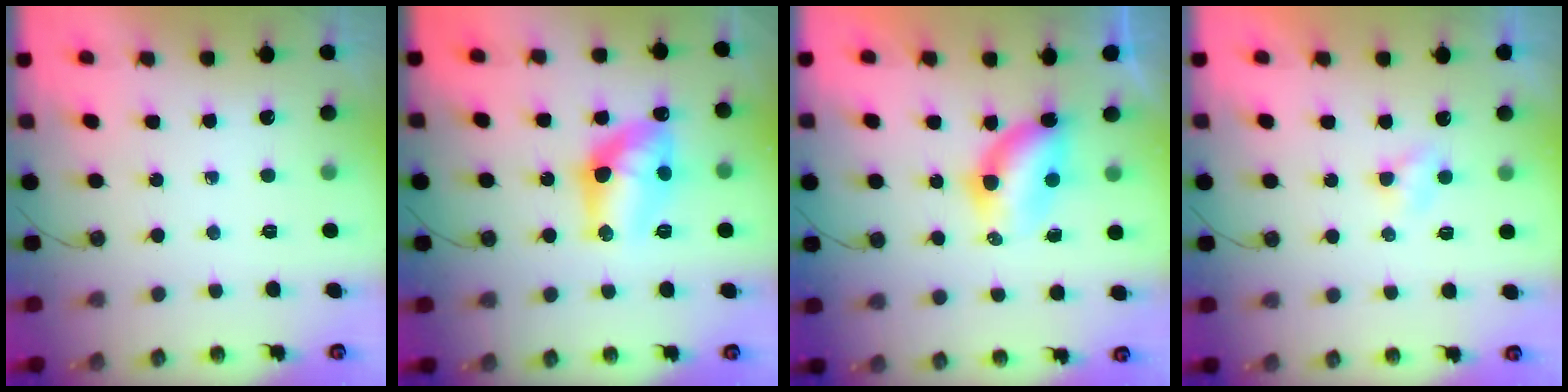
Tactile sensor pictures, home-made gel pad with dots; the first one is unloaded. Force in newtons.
{"total": 13.1, "press": 13.0, "slide": 1.0}
{"total": 6.4, "press": 6.2, "slide": 1.5}
{"total": 3.0, "press": 3.0, "slide": 0.4}